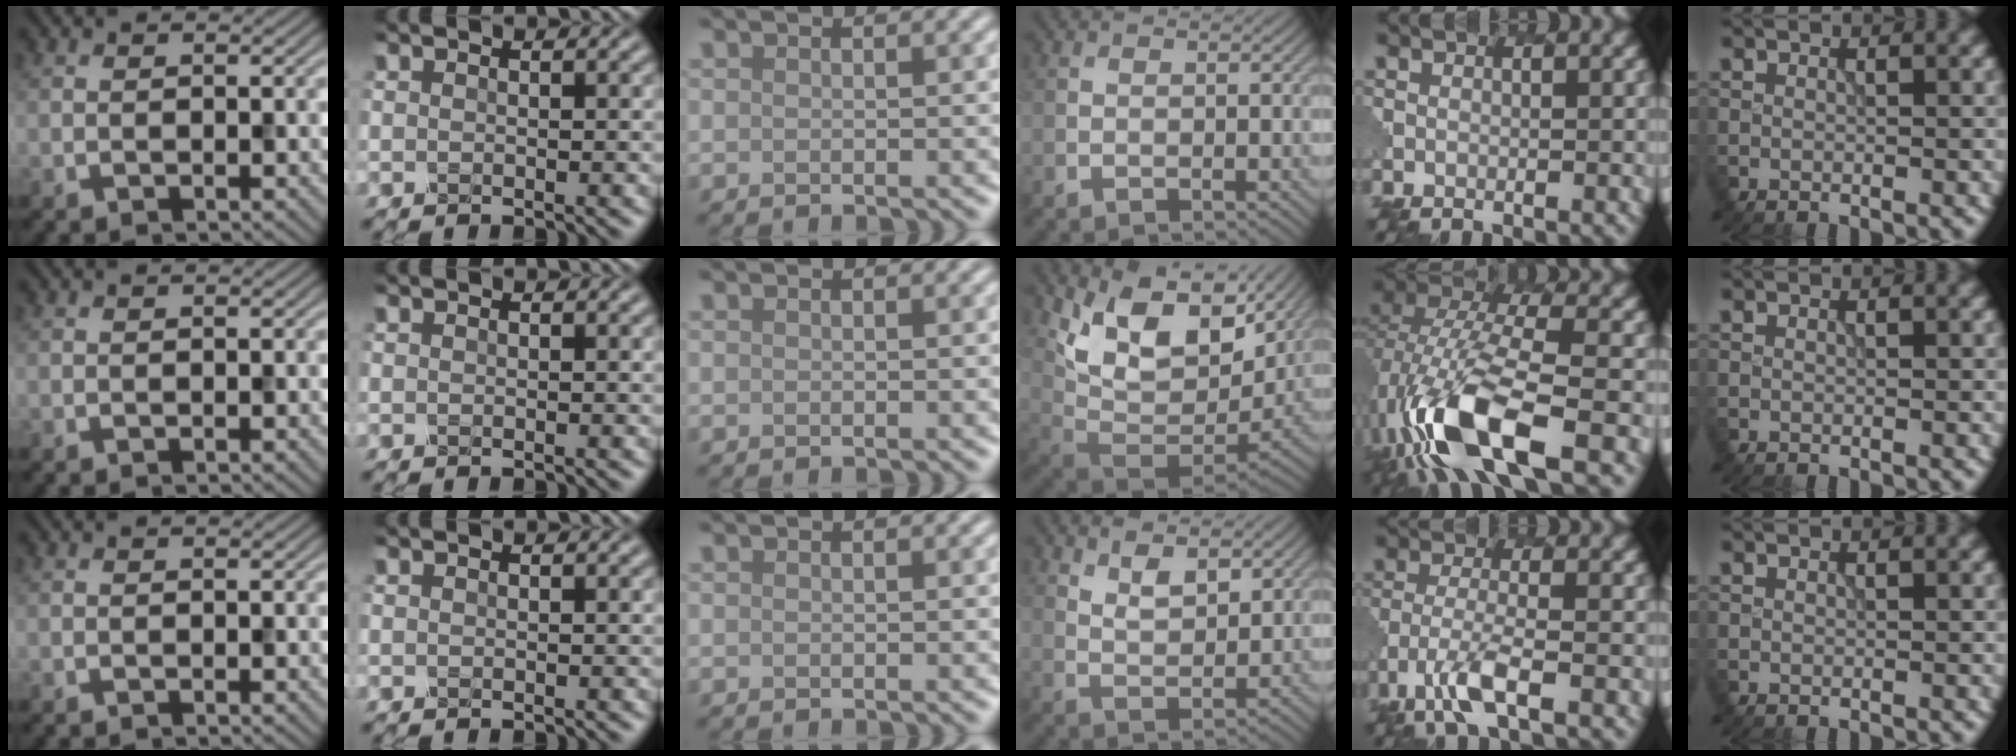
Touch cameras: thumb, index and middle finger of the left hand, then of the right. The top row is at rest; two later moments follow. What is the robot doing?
{"motion": "insert", "object": "pen bag"}